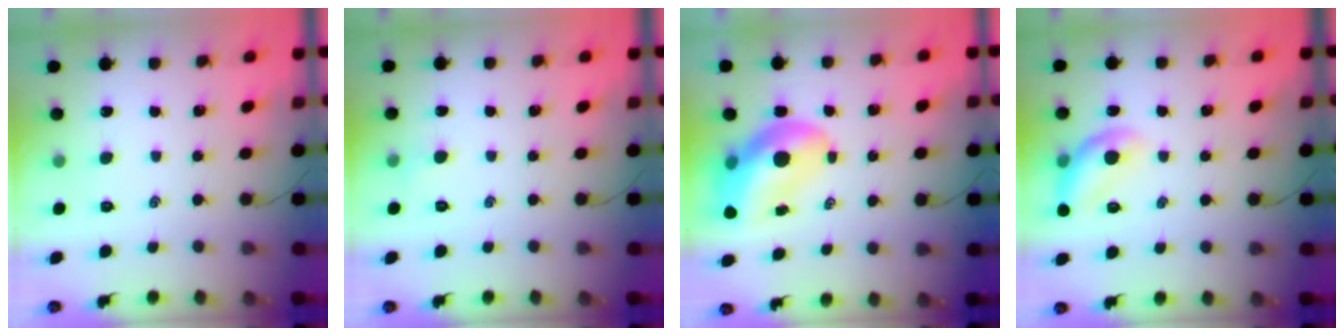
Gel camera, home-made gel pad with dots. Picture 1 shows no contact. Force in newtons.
{"total": 2.6, "press": 2.4, "slide": 0.8}
{"total": 13.3, "press": 12.7, "slide": 4.0}
{"total": 11.6, "press": 11.6, "slide": 0.6}